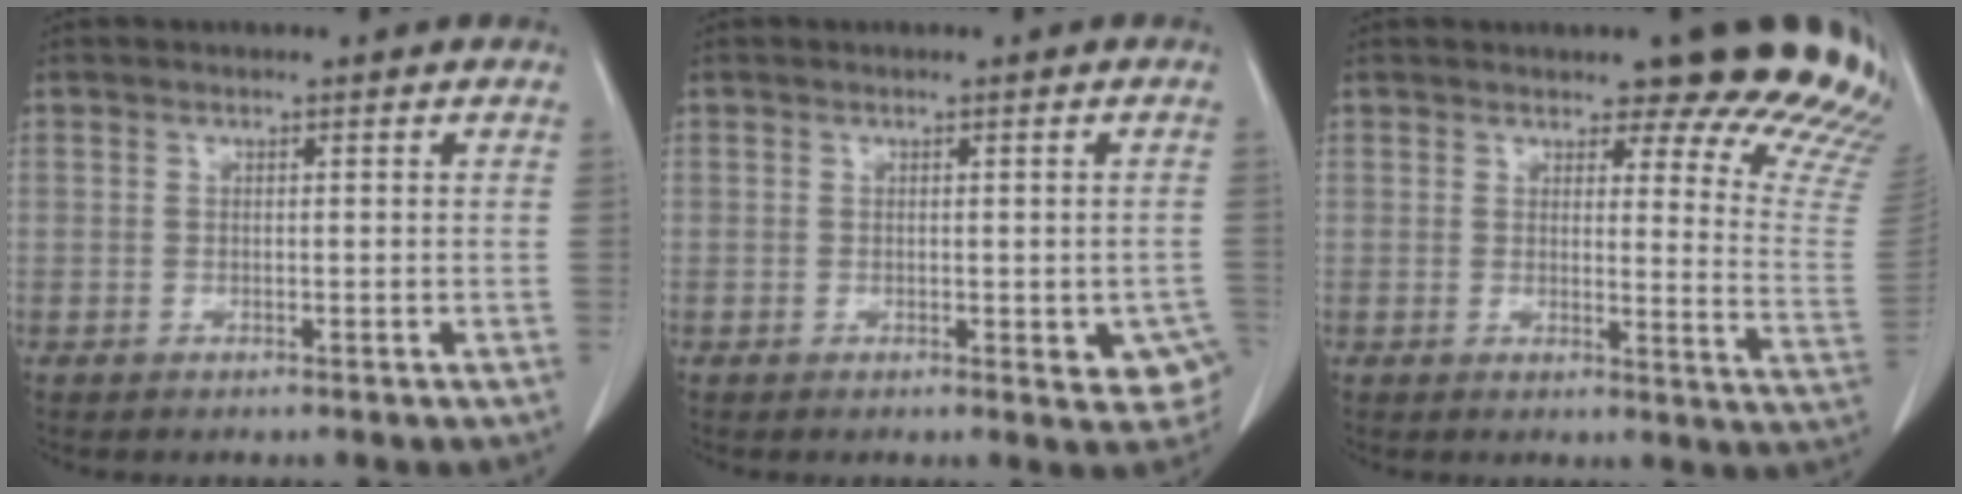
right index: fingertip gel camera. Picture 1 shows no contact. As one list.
[{"total": 4.9, "force": [-1.4, 2.0, 4.3], "torque": [-0.031, -0.003, -0.016]}, {"total": 15.9, "force": [14.4, 2.6, 6.2], "torque": [-0.042, -0.100, 0.134]}]